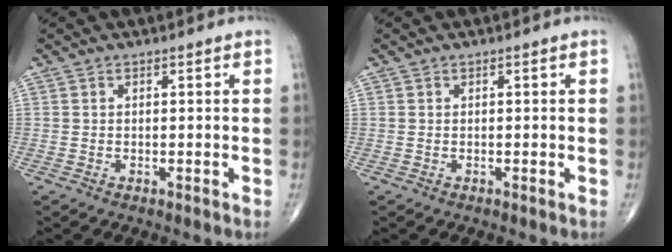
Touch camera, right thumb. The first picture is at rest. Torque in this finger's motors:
{"motor_torque": [0.14, -0.10, 0.12, 0.15, 0.01]}